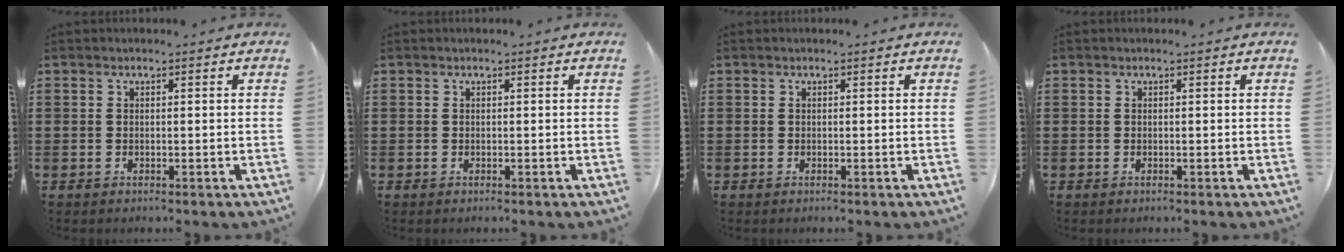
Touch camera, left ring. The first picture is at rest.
{"total": 0.0}
{"total": 0.0}
{"total": 0.0}